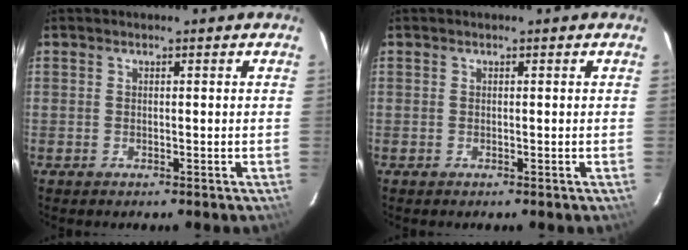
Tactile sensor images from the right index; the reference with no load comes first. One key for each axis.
{"total": 0.0}